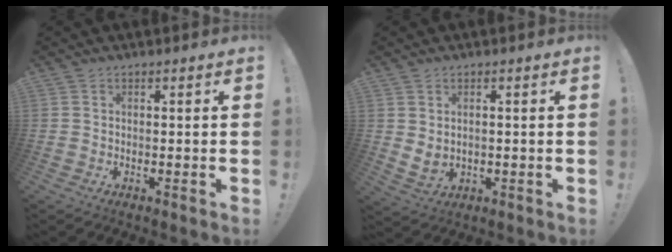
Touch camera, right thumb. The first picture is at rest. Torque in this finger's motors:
{"motor_torque": [0.18, 0.62, 0.35, 0.11, 0.08]}